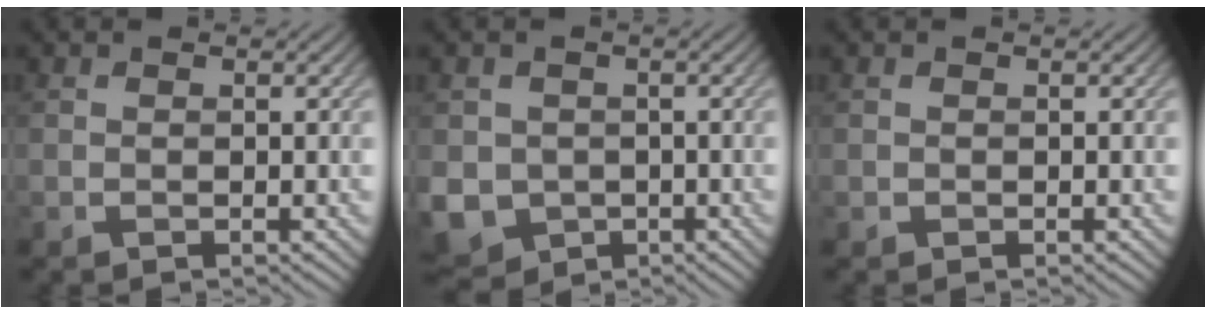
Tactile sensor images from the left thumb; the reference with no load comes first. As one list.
[{"total": 6.2, "force": [-1.2, 5.5, 2.6], "torque": [-0.081, -0.032, -0.020]}, {"total": 0.0}]